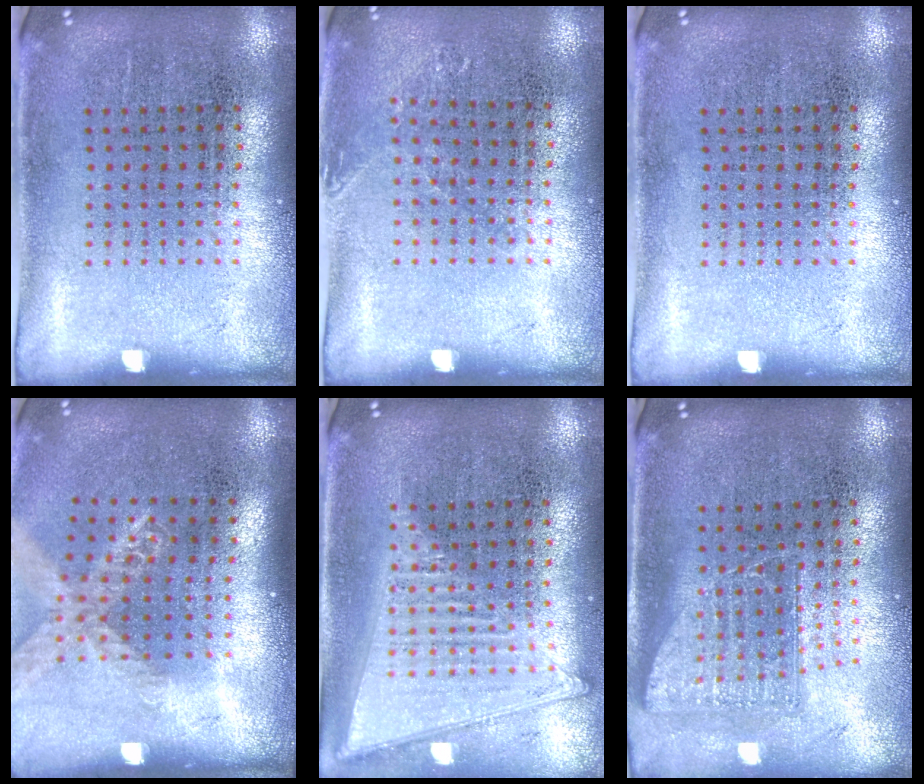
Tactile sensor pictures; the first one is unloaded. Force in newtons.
{"total": 0.8, "press": 0.8, "slide": 0.2}
{"total": 0.0}
{"total": 1.6, "press": 1.4, "slide": 0.8}
{"total": 1.7, "press": 1.6, "slide": 0.6}
{"total": 1.6, "press": 1.3, "slide": 1.0}